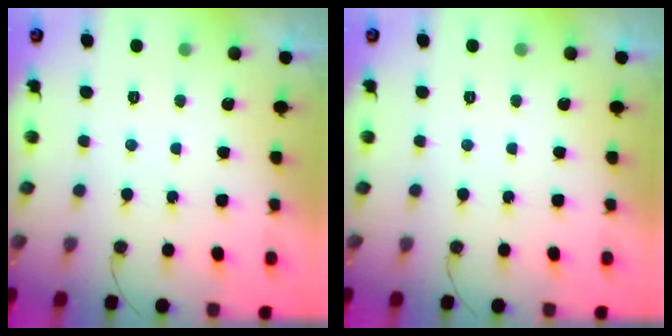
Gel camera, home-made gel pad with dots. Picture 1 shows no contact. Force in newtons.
{"total": 0.0}